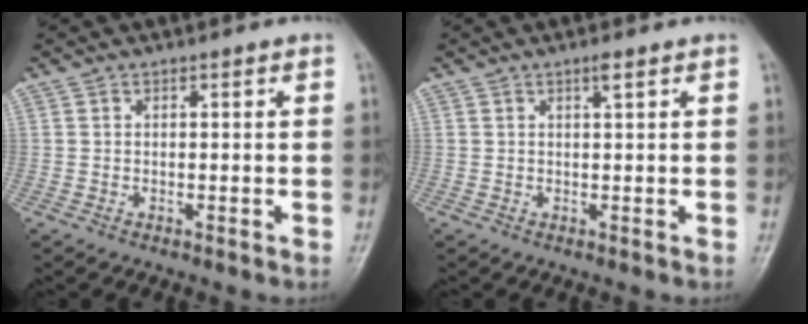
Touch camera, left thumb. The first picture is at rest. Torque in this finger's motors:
{"motor_torque": [0.12, -0.01, 0.45, -0.16, 0.00]}